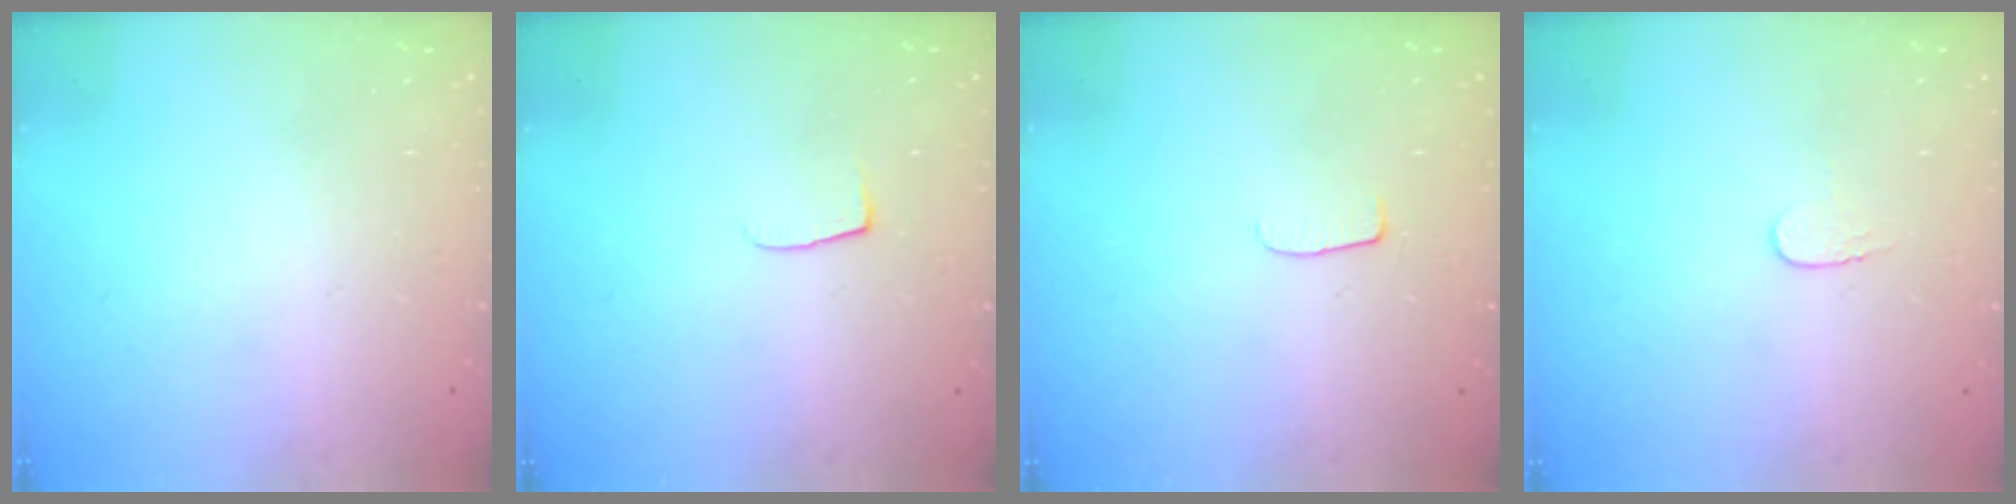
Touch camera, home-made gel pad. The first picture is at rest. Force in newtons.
{"total": 4.2, "press": 4.1, "slide": 0.5}
{"total": 5.3, "press": 5.3, "slide": 0.5}
{"total": 3.4, "press": 3.4, "slide": 0.4}